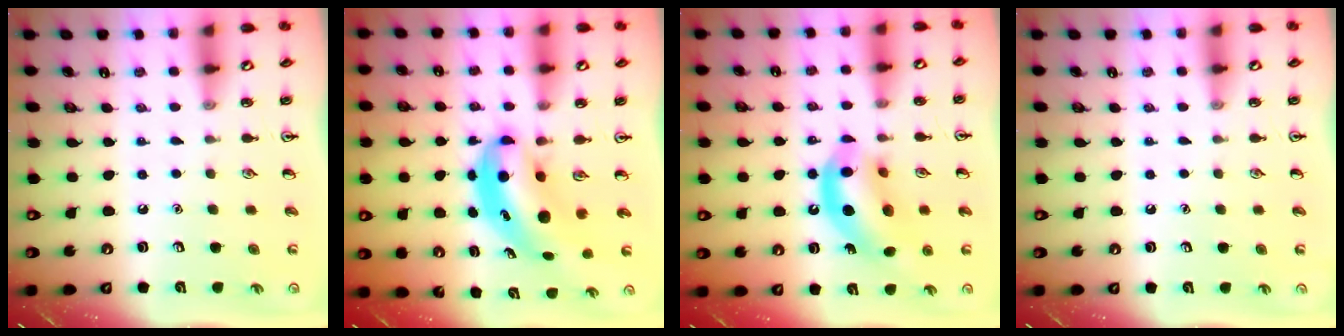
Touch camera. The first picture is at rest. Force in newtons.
{"total": 7.1, "press": 6.9, "slide": 1.8}
{"total": 13.6, "press": 13.0, "slide": 4.3}
{"total": 0.0}